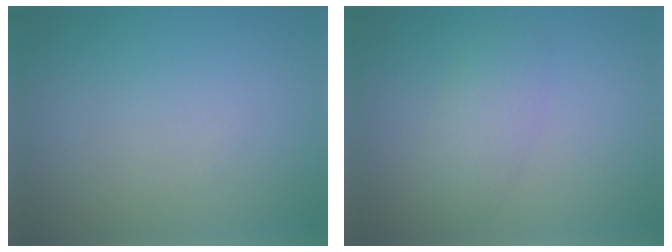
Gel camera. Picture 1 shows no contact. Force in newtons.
{"total": 2.2, "press": 2.2, "slide": 0.0}